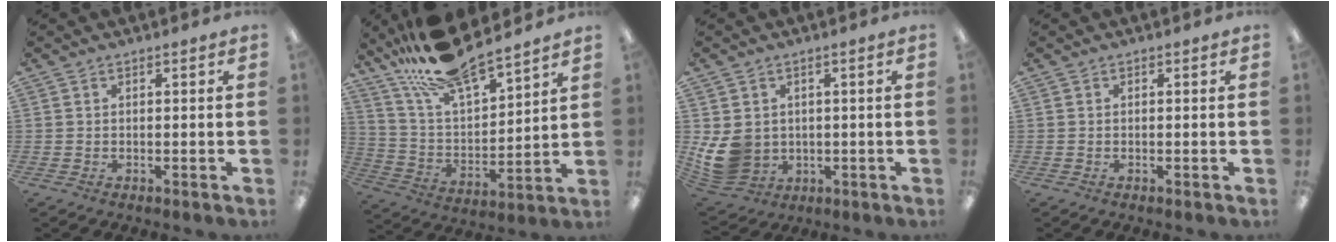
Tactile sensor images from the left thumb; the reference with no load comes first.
{"total": 17.7, "force": [15.3, 4.2, 7.7], "torque": [-0.165, -0.097, 0.273]}
{"total": 8.7, "force": [0.5, 7.7, 4.0], "torque": [-0.105, -0.006, 0.015]}
{"total": 0.0}